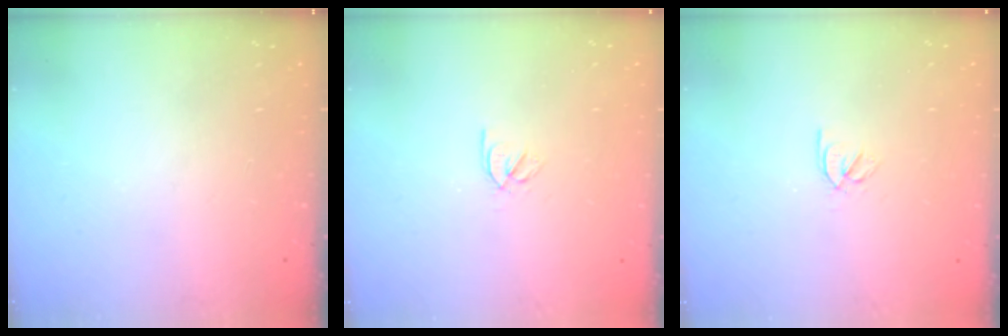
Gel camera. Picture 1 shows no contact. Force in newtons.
{"total": 2.5, "press": 2.4, "slide": 0.7}
{"total": 2.5, "press": 2.4, "slide": 0.7}